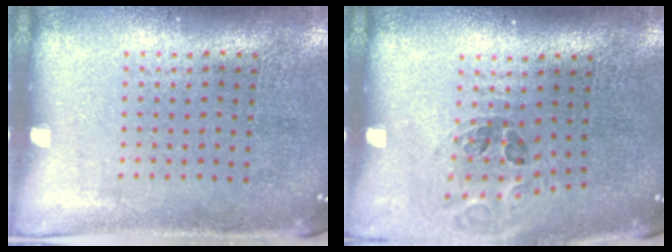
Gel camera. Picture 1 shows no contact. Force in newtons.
{"total": 1.0, "press": 1.0, "slide": 0.3}